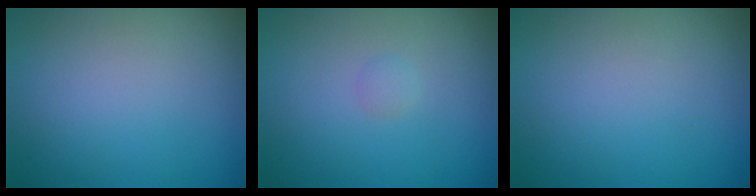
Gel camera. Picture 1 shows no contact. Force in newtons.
{"total": 0.6, "press": 0.6, "slide": 0.0}
{"total": 0.0}